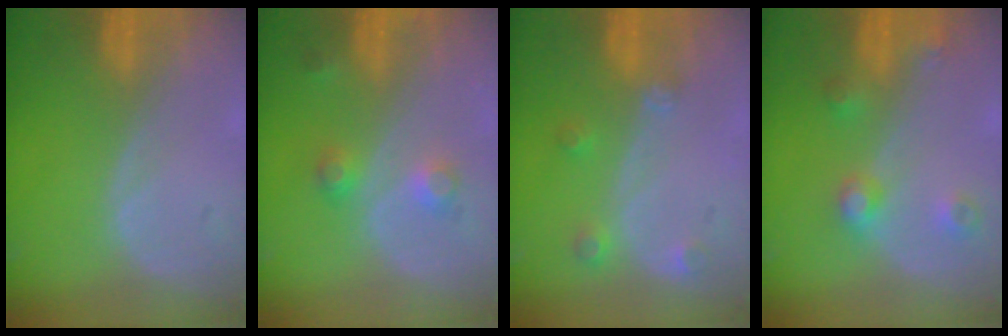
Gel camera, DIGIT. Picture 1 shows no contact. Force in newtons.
{"total": 3.7, "press": 3.4, "slide": 1.6}
{"total": 2.7, "press": 2.6, "slide": 0.4}
{"total": 4.5, "press": 4.0, "slide": 2.1}